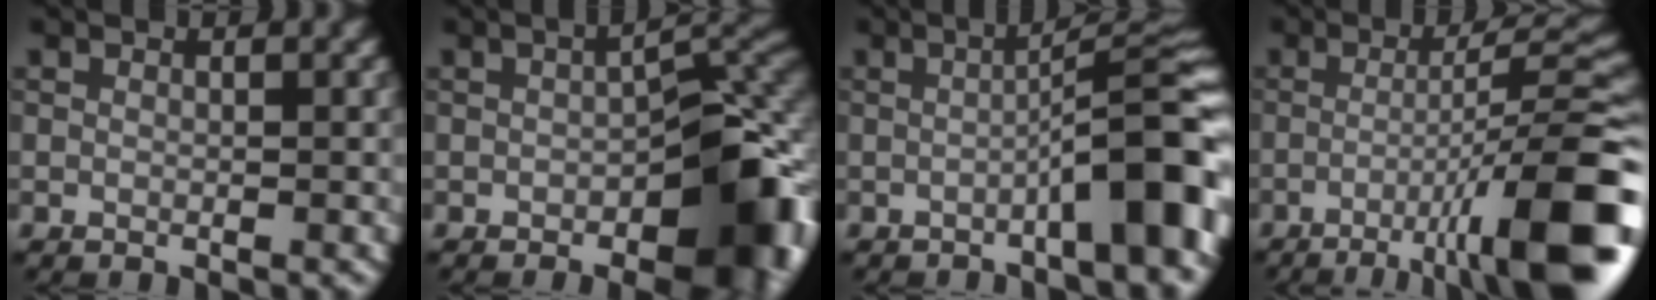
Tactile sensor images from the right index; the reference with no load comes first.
{"total": 10.3, "force": [-3.6, 4.7, 8.4], "torque": [-0.090, 0.013, -0.058]}
{"total": 7.9, "force": [-2.3, 1.4, 7.5], "torque": [-0.093, 0.023, -0.042]}
{"total": 12.3, "force": [-5.7, 1.9, 10.7], "torque": [-0.136, 0.013, -0.088]}